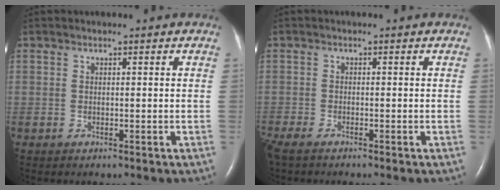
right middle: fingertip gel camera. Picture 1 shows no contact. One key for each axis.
{"total": 3.4, "fx": -2.9, "fy": 0.5, "fz": 1.9, "tx": -0.043, "ty": -0.011, "tz": -0.054}